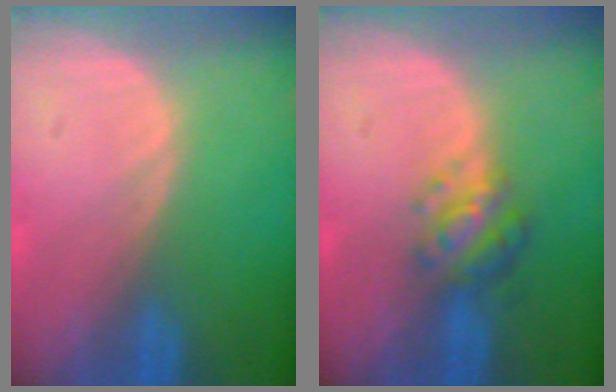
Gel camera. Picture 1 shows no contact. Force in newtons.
{"total": 4.9, "press": 4.5, "slide": 1.9}